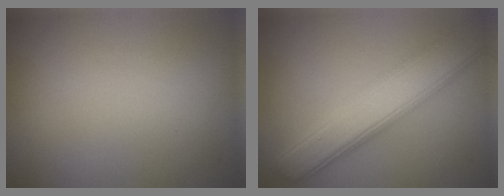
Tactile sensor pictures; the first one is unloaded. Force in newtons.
{"total": 7.2, "press": 7.2, "slide": 0.1}